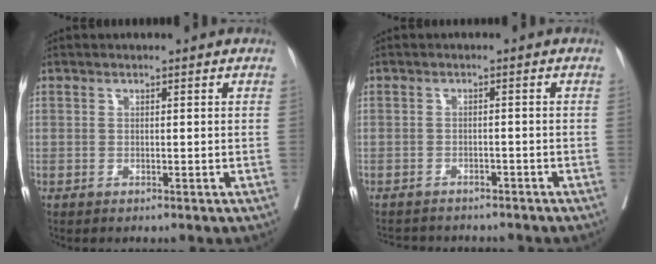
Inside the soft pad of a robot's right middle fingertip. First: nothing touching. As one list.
[{"total": 7.4, "force": [-6.7, 2.4, 2.1], "torque": [-0.036, 0.007, -0.087]}]